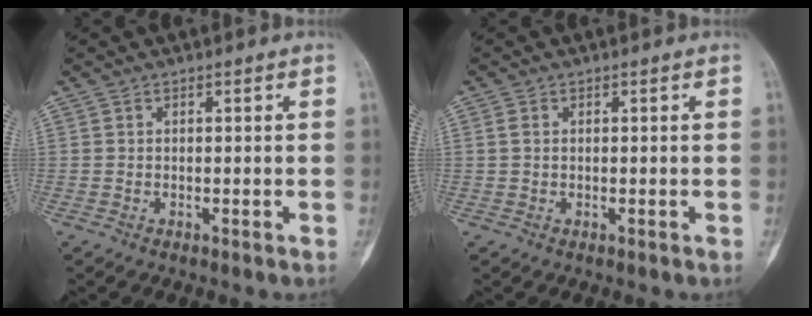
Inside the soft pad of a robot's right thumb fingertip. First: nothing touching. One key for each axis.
{"total": 1.1, "fx": 0.2, "fy": 0.8, "fz": 0.7, "tx": -0.015, "ty": -0.002, "tz": 0.003}